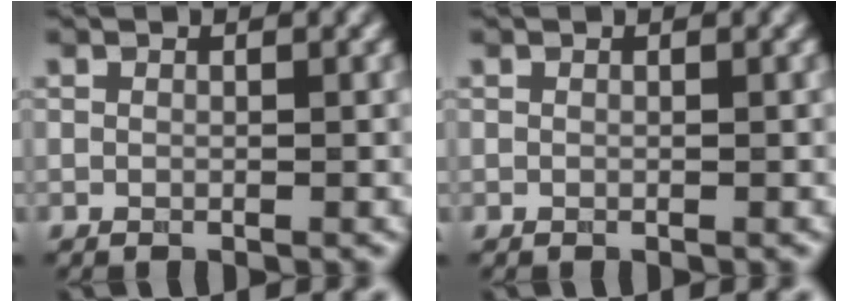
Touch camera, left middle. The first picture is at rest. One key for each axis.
{"total": 0.0}